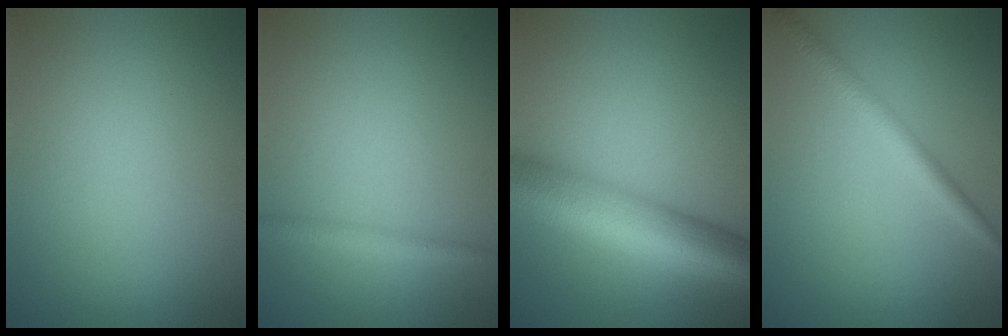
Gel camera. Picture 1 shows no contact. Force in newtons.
{"total": 1.4, "press": 1.4, "slide": 0.1}
{"total": 10.4, "press": 10.4, "slide": 0.3}
{"total": 2.4, "press": 2.4, "slide": 0.1}